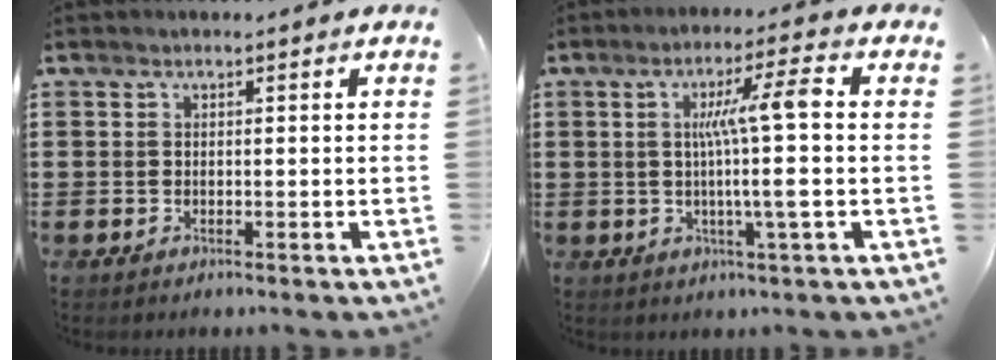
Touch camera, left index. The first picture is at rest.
{"total": 8.7, "force": [0.4, 0.0, 8.7], "torque": [-0.153, 0.000, -0.004]}